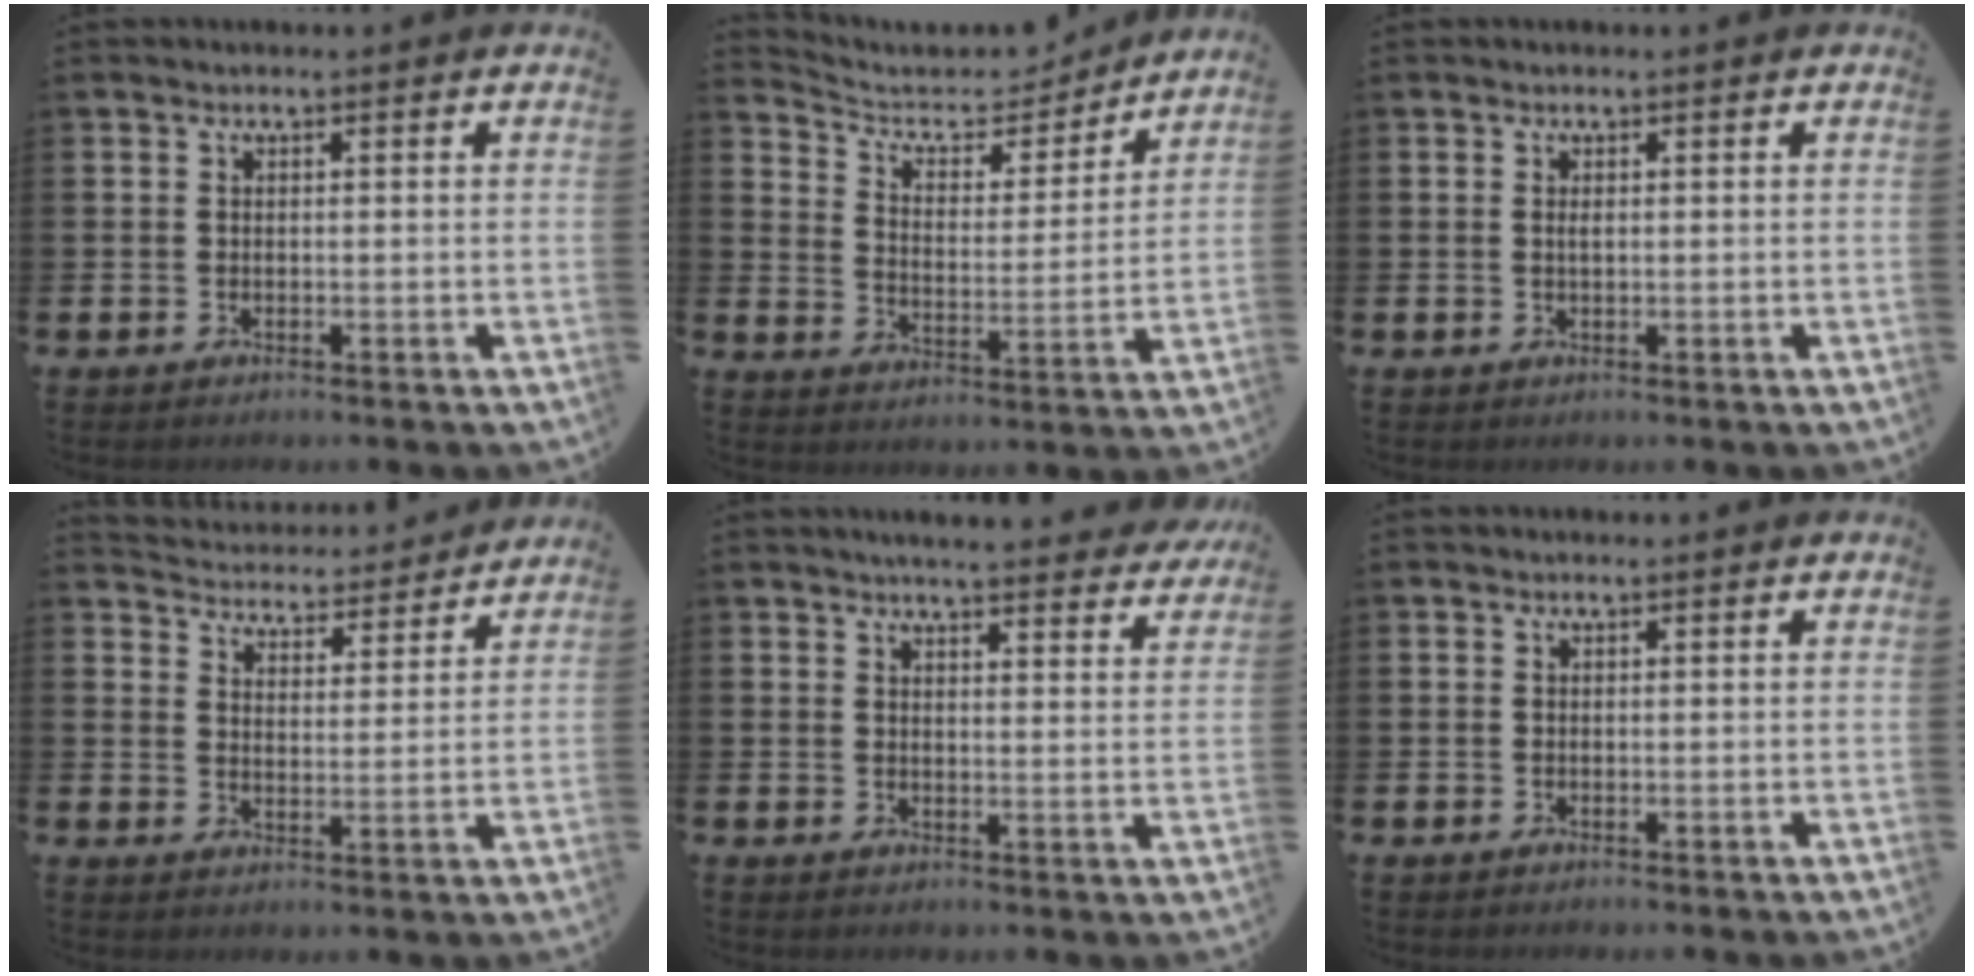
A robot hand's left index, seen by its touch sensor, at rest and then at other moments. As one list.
[{"total": 6.4, "force": [5.8, 2.4, 1.1], "torque": [-0.055, -0.046, 0.098]}, {"total": 0.6, "force": [0.2, 0.2, 0.6], "torque": [-0.012, 0.001, 0.004]}, {"total": 4.5, "force": [4.4, 0.9, -0.2], "torque": [-0.017, -0.040, 0.075]}, {"total": 4.8, "force": [4.7, 0.0, 1.1], "torque": [-0.022, -0.029, 0.081]}, {"total": 0.0}]